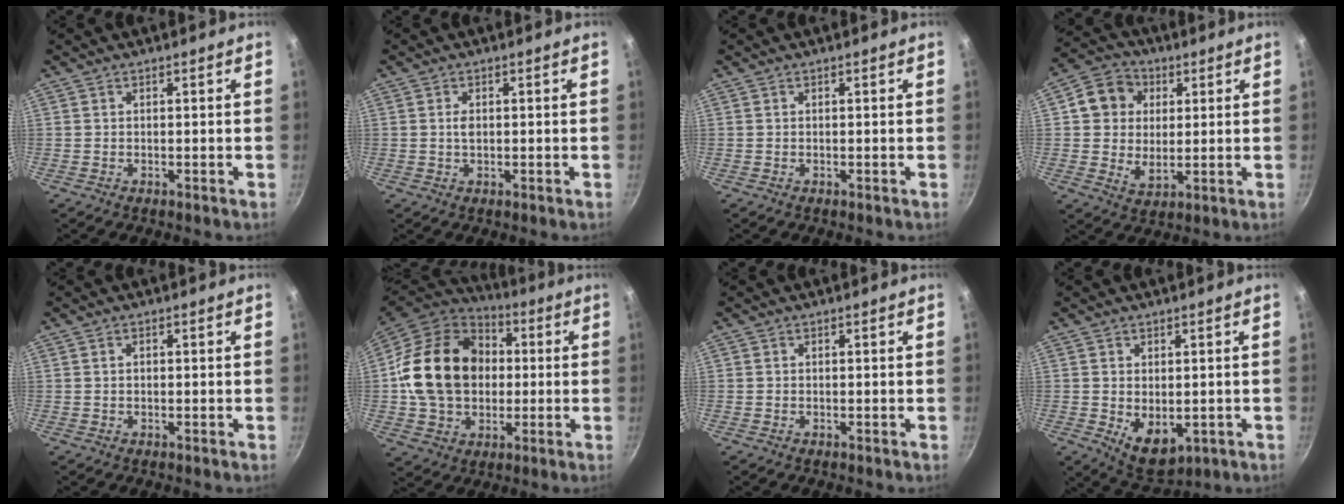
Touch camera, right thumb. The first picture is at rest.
{"total": 1.5, "force": [0.1, 0.9, 1.2], "torque": [-0.021, -0.001, 0.003]}
{"total": 0.0}
{"total": 11.1, "force": [2.5, 9.3, 5.5], "torque": [-0.061, -0.003, 0.038]}
{"total": 0.7, "force": [0.1, 0.5, 0.5], "torque": [-0.009, 0.002, 0.002]}
{"total": 21.9, "force": [0.4, 16.9, 13.9], "torque": [-0.240, 0.022, 0.009]}
{"total": 0.0}
{"total": 7.5, "force": [-1.5, 4.5, 5.8], "torque": [-0.080, -0.012, -0.004]}